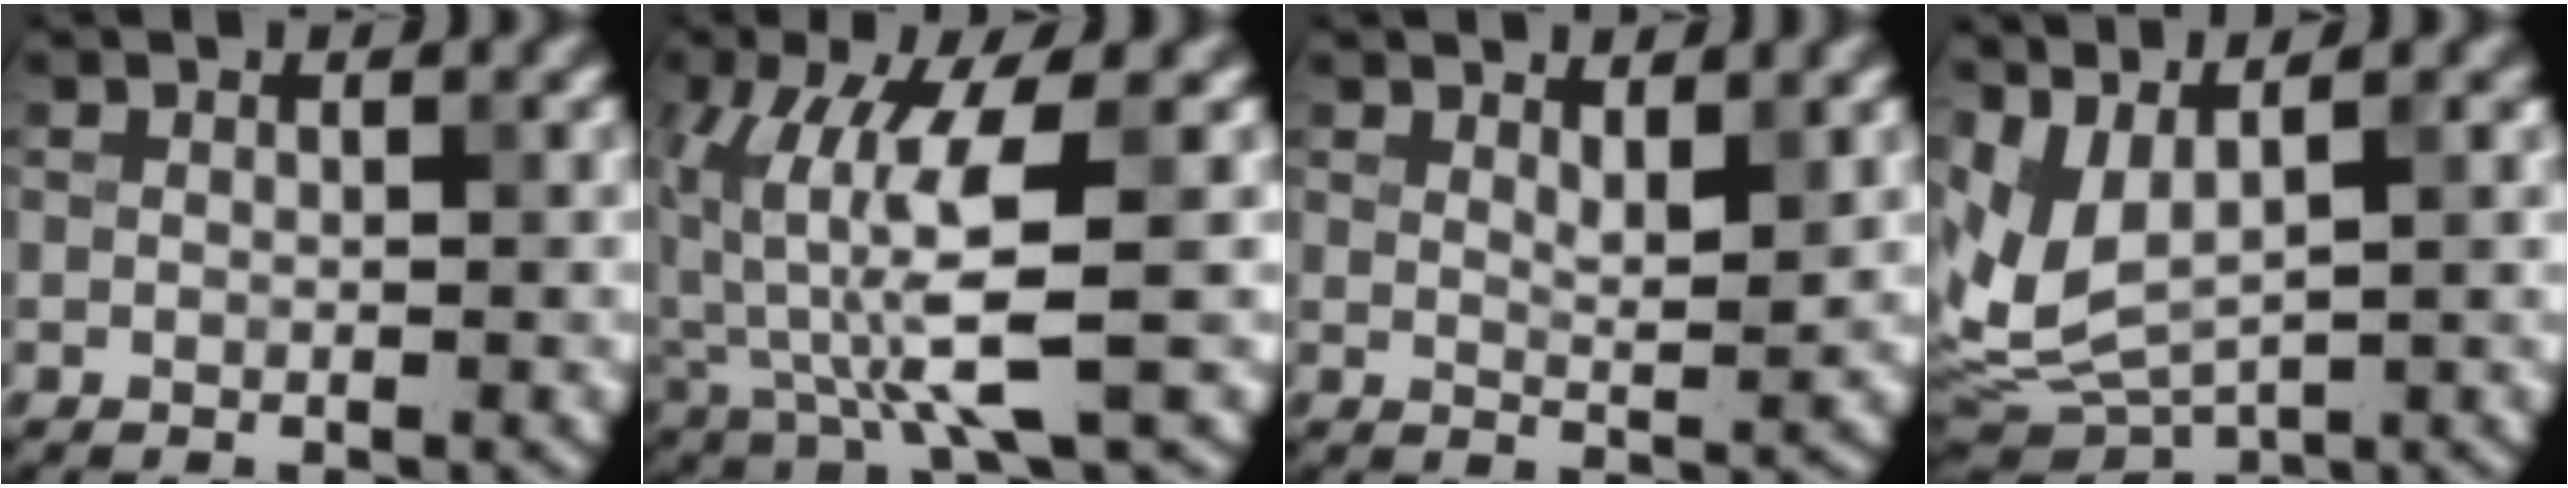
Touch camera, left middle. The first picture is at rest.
{"total": 7.6, "force": [0.4, 1.8, 7.4], "torque": [-0.154, -0.011, 0.017]}
{"total": 2.0, "force": [1.4, 0.4, 1.4], "torque": [-0.018, -0.005, 0.024]}
{"total": 6.6, "force": [2.2, 2.7, 5.6], "torque": [-0.135, 0.000, 0.051]}